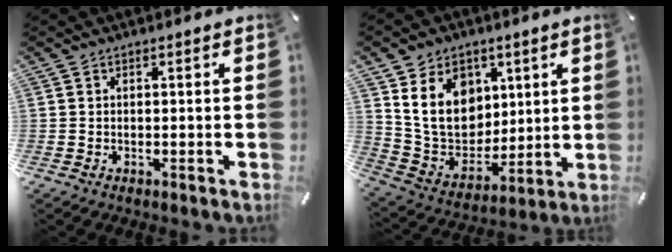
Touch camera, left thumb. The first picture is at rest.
{"total": 15.4, "force": [5.1, 12.6, 7.4], "torque": [-0.139, -0.014, 0.105]}